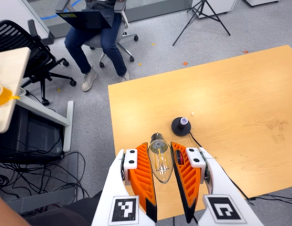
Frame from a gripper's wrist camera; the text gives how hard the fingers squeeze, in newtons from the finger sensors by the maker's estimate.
{"total": 13.9, "left": 15.6, "right": 12.2}